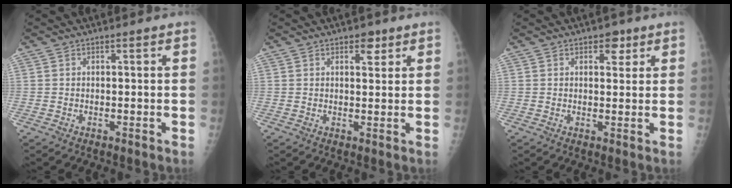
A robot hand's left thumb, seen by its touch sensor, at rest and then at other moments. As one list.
[{"total": 2.9, "force": [1.7, 1.6, 1.8], "torque": [-0.011, -0.008, 0.023]}, {"total": 3.1, "force": [1.7, 1.9, 1.7], "torque": [-0.004, -0.006, 0.021]}]